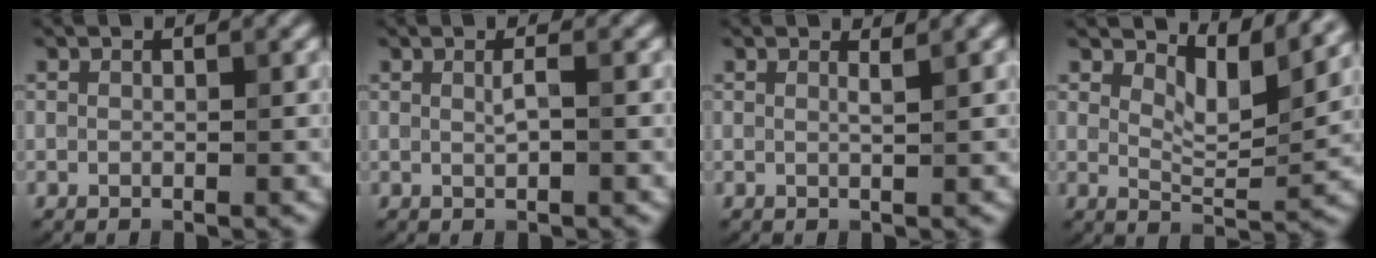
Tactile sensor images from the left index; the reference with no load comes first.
{"total": 0.9, "force": [0.1, -0.1, 0.8], "torque": [-0.019, 0.002, 0.002]}
{"total": 1.1, "force": [0.6, 0.1, 0.9], "torque": [-0.007, 0.001, 0.004]}
{"total": 4.9, "force": [3.2, 1.6, 3.3], "torque": [-0.062, -0.008, 0.049]}